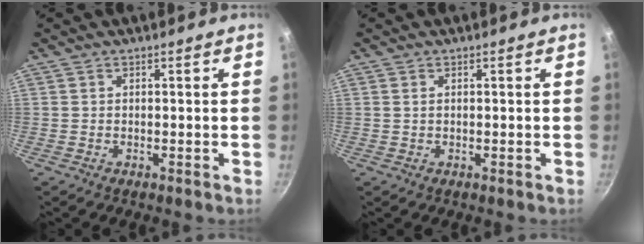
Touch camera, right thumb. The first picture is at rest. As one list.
[{"total": 0.8, "force": [0.3, 0.5, 0.6], "torque": [-0.010, 0.001, 0.005]}]